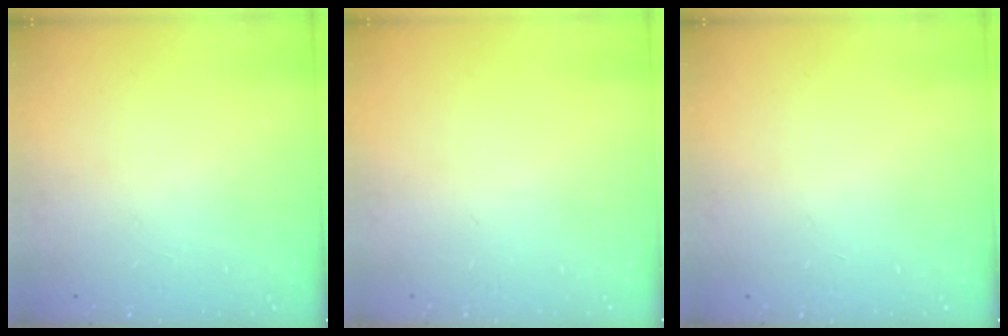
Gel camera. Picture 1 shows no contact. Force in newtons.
{"total": 0.0}
{"total": 0.0}